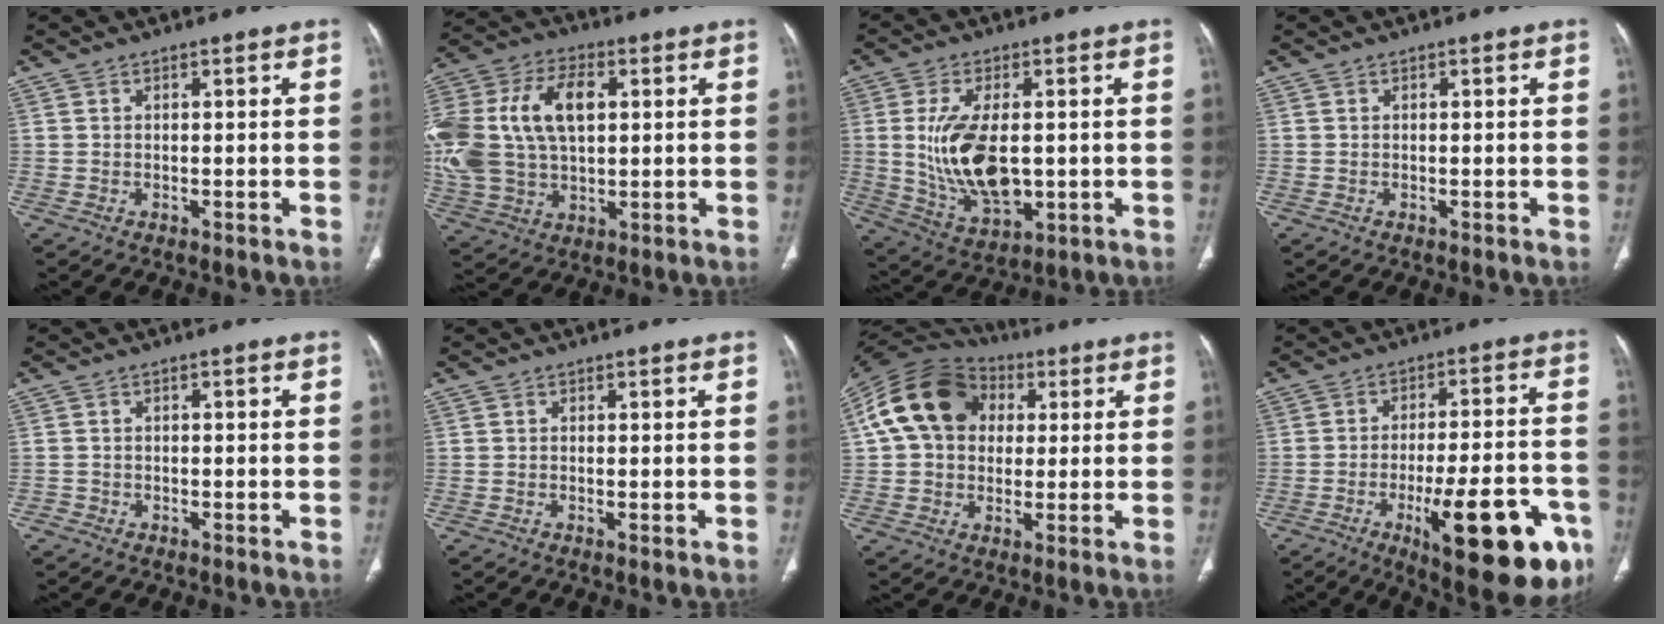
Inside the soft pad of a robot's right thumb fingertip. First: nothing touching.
{"total": 24.4, "force": [4.0, 15.2, 18.6], "torque": [-0.427, 0.024, 0.078]}
{"total": 14.0, "force": [0.1, 7.3, 11.9], "torque": [-0.222, -0.015, 0.017]}
{"total": 0.0}
{"total": 1.0, "force": [-0.7, 0.7, 0.0], "torque": [0.002, 0.005, -0.018]}
{"total": 0.5, "force": [-0.1, 0.1, 0.5], "torque": [-0.016, -0.003, -0.002]}
{"total": 16.8, "force": [3.7, 12.9, 10.0], "torque": [-0.179, 0.025, 0.056]}
{"total": 22.6, "force": [-9.7, 7.2, 19.1], "torque": [-0.218, 0.038, -0.124]}